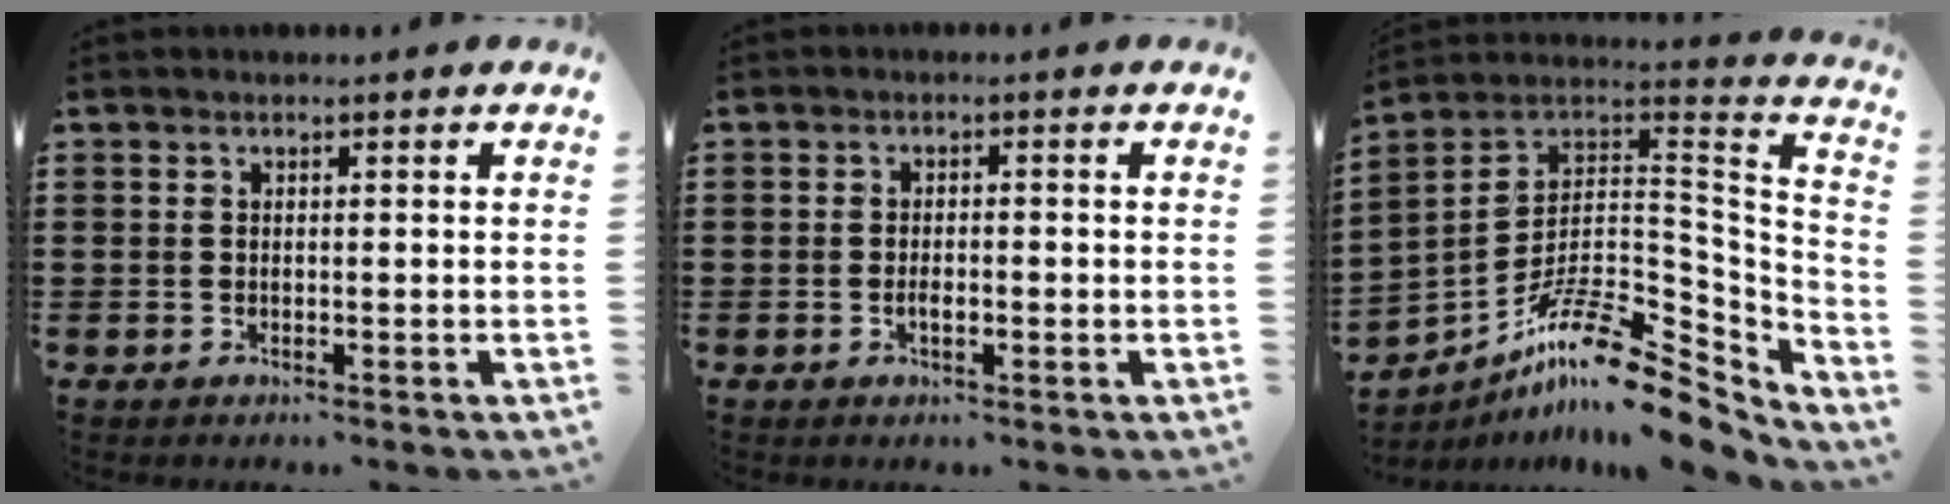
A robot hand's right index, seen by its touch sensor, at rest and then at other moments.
{"total": 2.2, "force": [-0.7, 0.7, 2.0], "torque": [-0.036, 0.001, -0.013]}
{"total": 13.5, "force": [-9.8, 3.9, 8.4], "torque": [-0.144, 0.016, -0.182]}